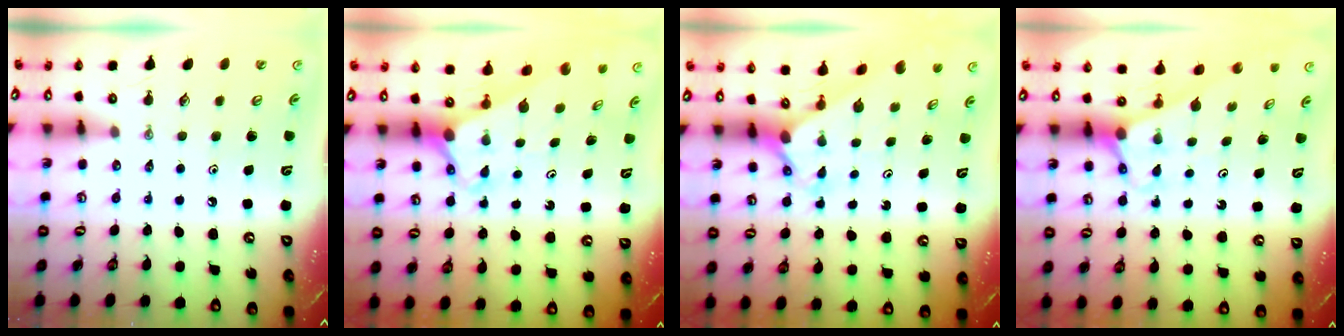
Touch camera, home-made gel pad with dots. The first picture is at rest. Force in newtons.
{"total": 2.6, "press": 2.6, "slide": 0.2}
{"total": 2.5, "press": 2.5, "slide": 0.3}
{"total": 2.6, "press": 2.6, "slide": 0.2}